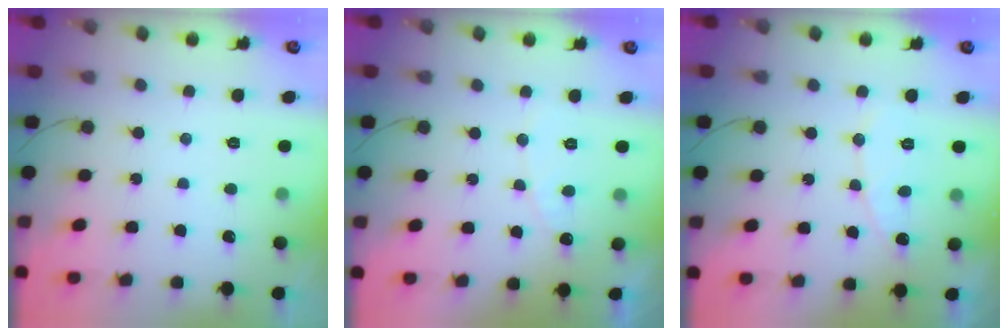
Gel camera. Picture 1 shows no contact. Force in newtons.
{"total": 5.7, "press": 5.7, "slide": 0.3}
{"total": 6.4, "press": 6.4, "slide": 0.4}